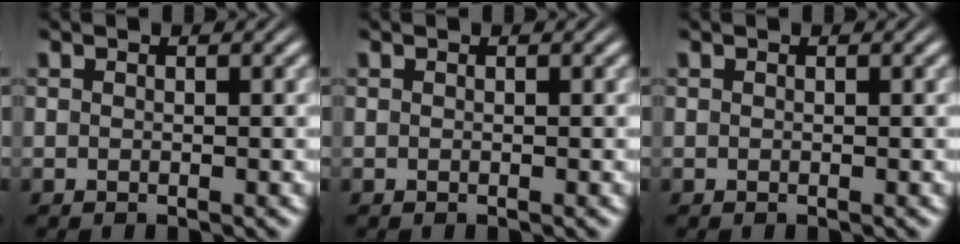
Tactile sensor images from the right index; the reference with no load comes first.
{"total": 0.0}
{"total": 0.0}